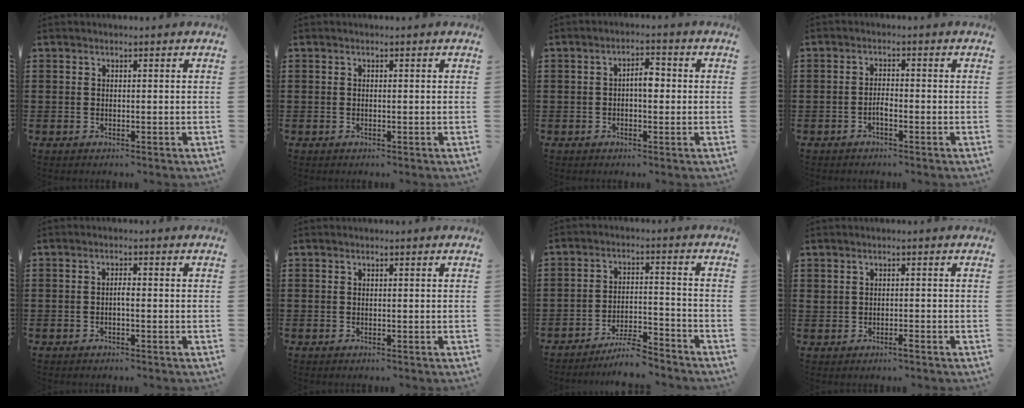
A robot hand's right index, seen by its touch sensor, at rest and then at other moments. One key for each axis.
{"total": 0.0}
{"total": 3.3, "fx": -0.1, "fy": 1.4, "fz": 3.0, "tx": -0.048, "ty": 0.004, "tz": -0.006}
{"total": 1.7, "fx": -1.0, "fy": 0.4, "fz": 1.4, "tx": -0.026, "ty": 0.001, "tz": -0.018}
{"total": 1.2, "fx": -0.4, "fy": 0.2, "fz": 1.1, "tx": -0.023, "ty": 0.000, "tz": -0.006}
{"total": 0.0}
{"total": 6.2, "fx": -5.6, "fy": 0.4, "fz": 2.4, "tx": -0.049, "ty": 0.000, "tz": -0.109}
{"total": 1.2, "fx": -0.4, "fy": 0.4, "fz": 1.0, "tx": -0.020, "ty": -0.001, "tz": -0.007}